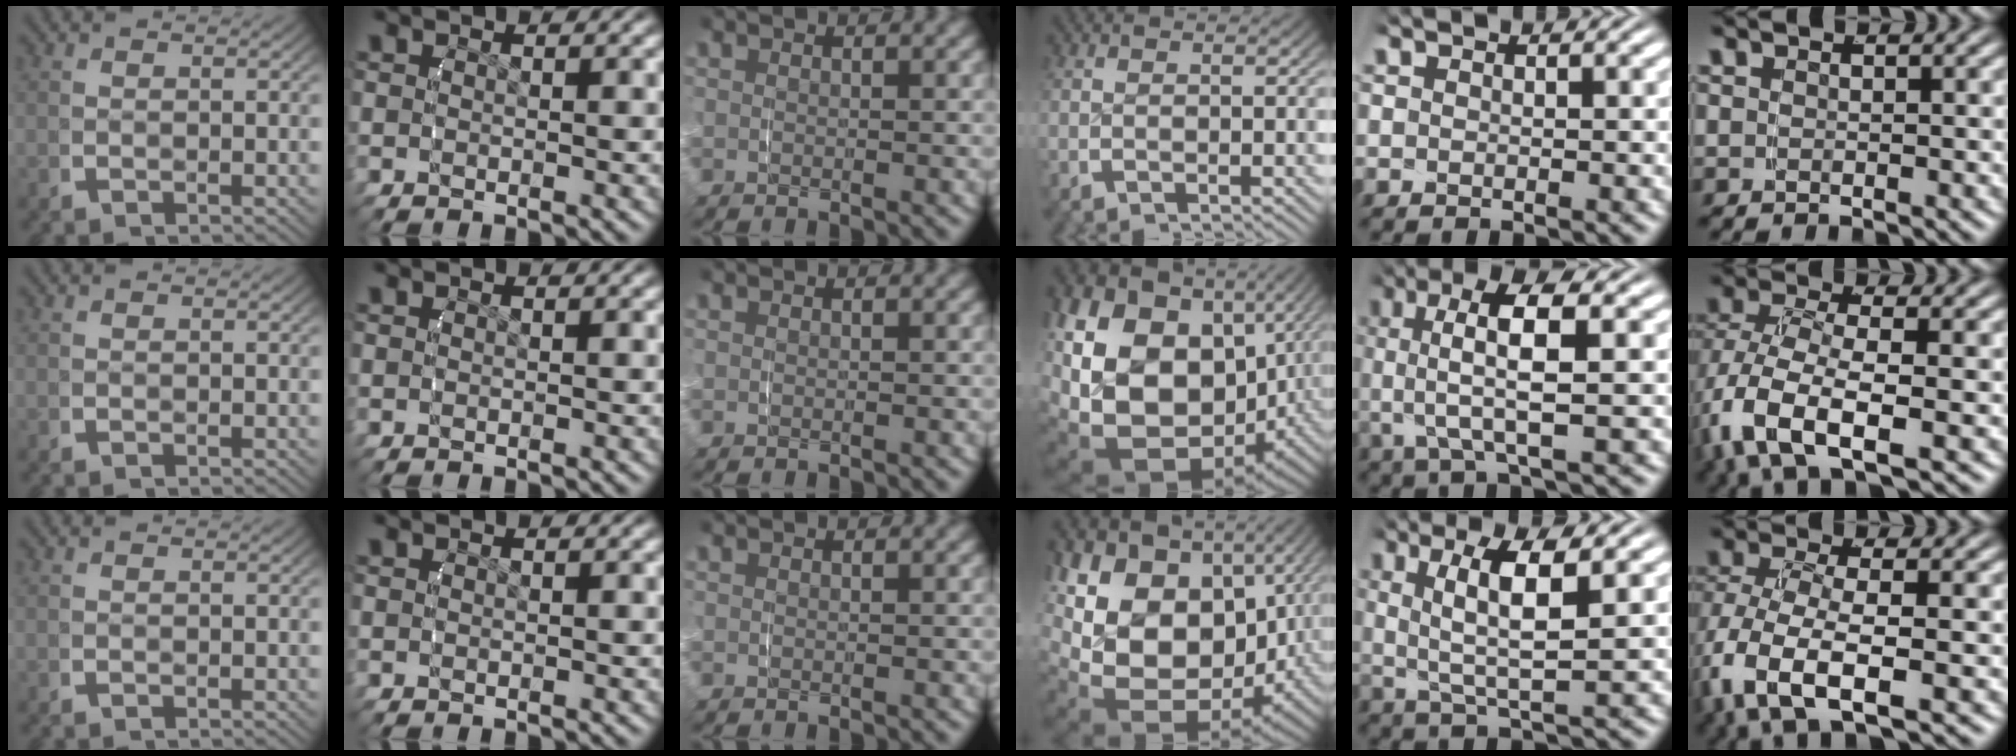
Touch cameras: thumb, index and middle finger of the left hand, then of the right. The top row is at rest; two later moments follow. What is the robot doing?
{"motion": "grasp_and_lifting", "object": "towel"}